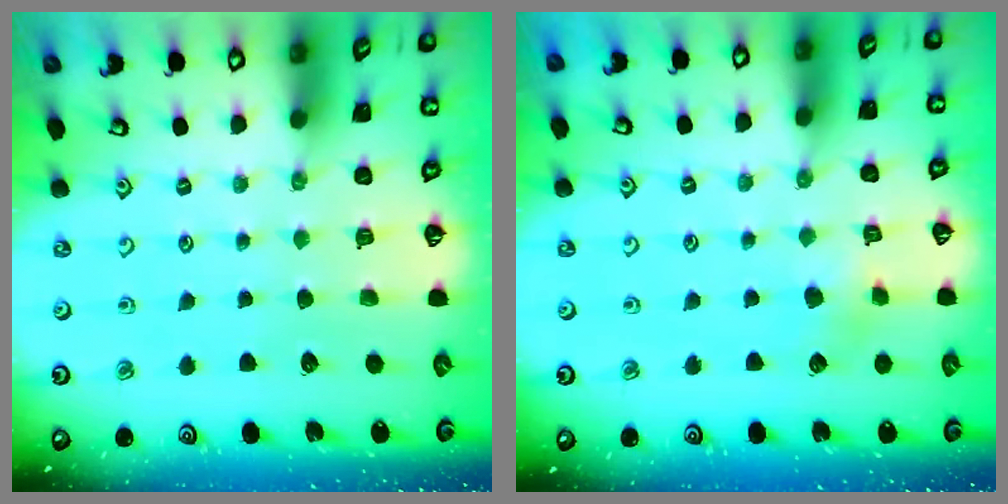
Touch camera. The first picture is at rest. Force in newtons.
{"total": 3.9, "press": 3.8, "slide": 0.8}